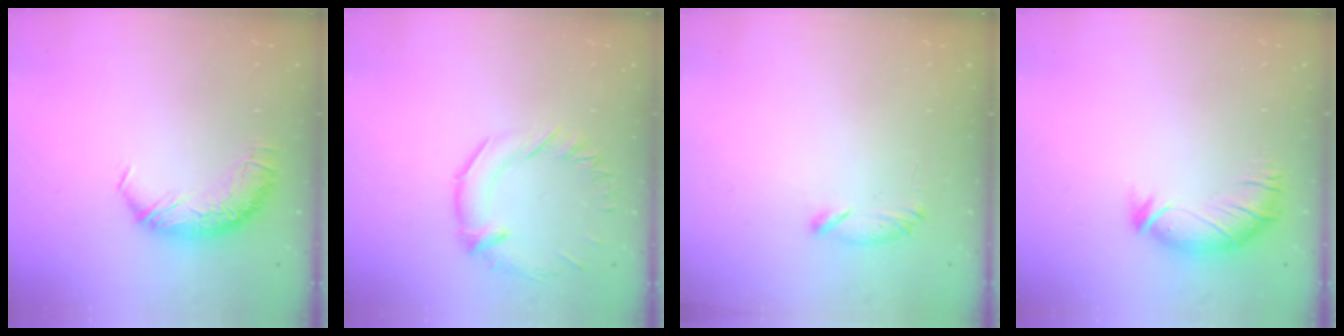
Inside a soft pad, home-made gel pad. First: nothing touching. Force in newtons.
{"total": 1.2, "press": 0.6, "slide": 1.1}
{"total": 7.2, "press": 7.1, "slide": 0.9}
{"total": 3.0, "press": 2.3, "slide": 2.0}